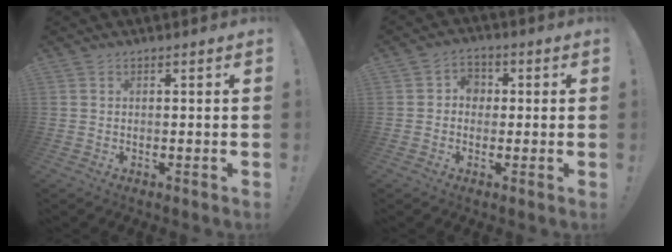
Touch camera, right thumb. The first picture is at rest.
{"total": 4.9, "force": [0.2, 4.5, 2.0], "torque": [-0.030, 0.009, 0.004]}